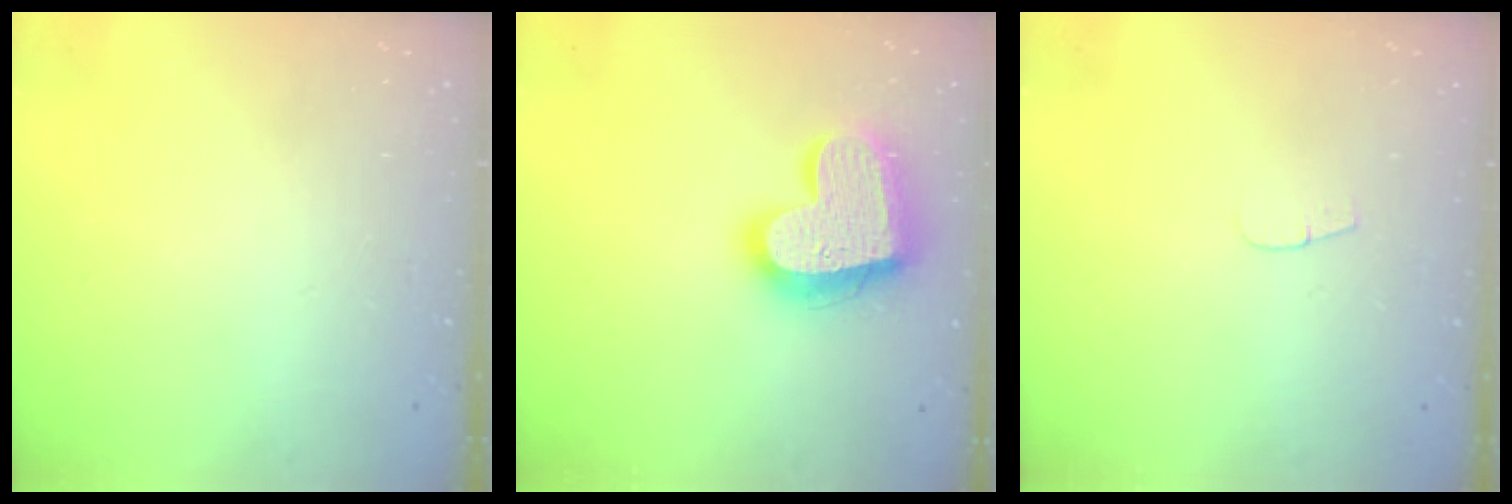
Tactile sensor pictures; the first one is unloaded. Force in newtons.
{"total": 20.4, "press": 20.3, "slide": 1.7}
{"total": 3.8, "press": 3.8, "slide": 0.4}